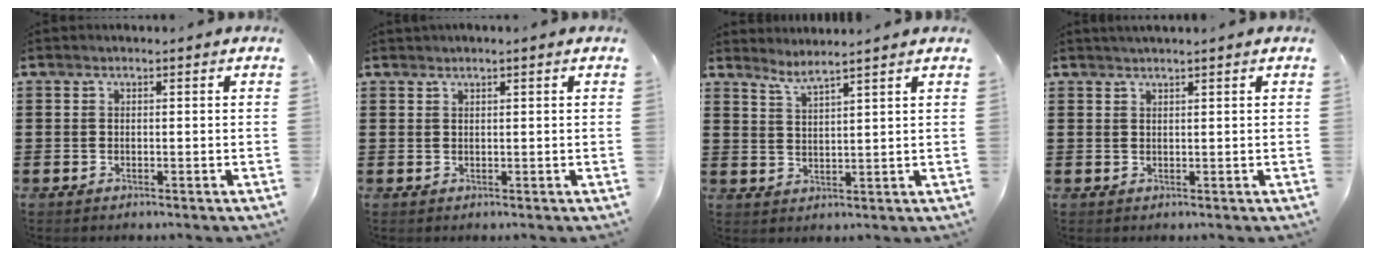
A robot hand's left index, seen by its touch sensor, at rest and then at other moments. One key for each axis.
{"total": 0.7, "fx": 0.3, "fy": -0.2, "fz": 0.6, "tx": -0.010, "ty": -0.002, "tz": 0.006}
{"total": 3.1, "fx": 2.8, "fy": -0.8, "fz": 1.0, "tx": -0.029, "ty": -0.014, "tz": 0.051}
{"total": 1.0, "fx": 0.8, "fy": -0.3, "fz": 0.6, "tx": -0.010, "ty": -0.001, "tz": 0.015}